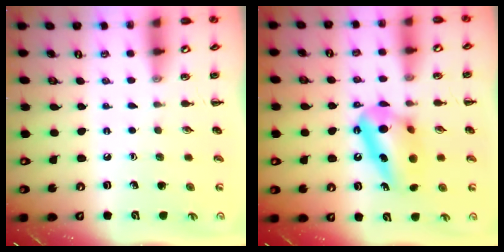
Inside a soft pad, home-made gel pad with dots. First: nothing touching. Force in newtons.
{"total": 11.5, "press": 11.4, "slide": 1.6}